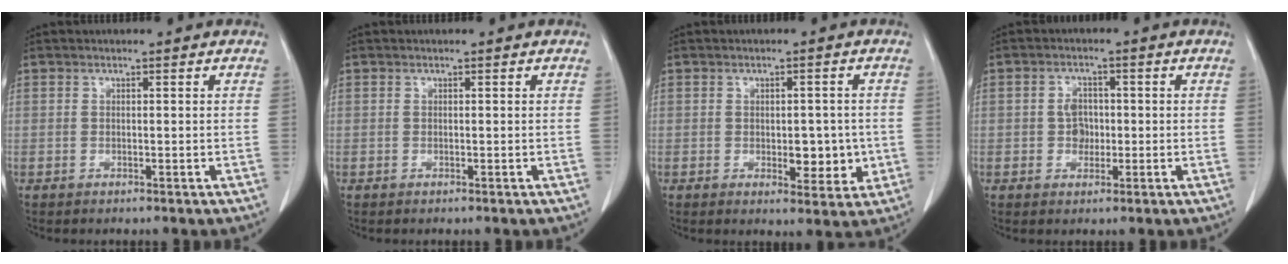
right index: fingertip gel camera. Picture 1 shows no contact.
{"total": 0.0}
{"total": 5.4, "force": [-0.7, 2.8, 4.6], "torque": [-0.048, -0.004, -0.001]}
{"total": 3.2, "force": [-0.3, 2.6, 1.9], "torque": [-0.027, 0.007, -0.004]}